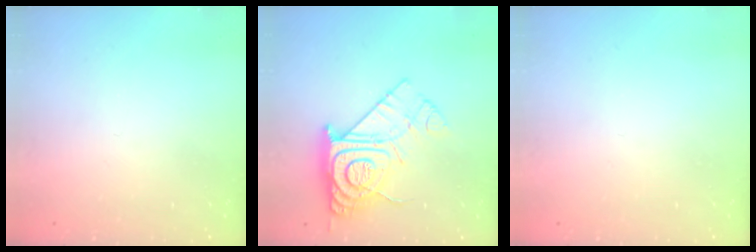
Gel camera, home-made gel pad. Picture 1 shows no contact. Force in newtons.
{"total": 14.8, "press": 14.7, "slide": 1.3}
{"total": 0.0}